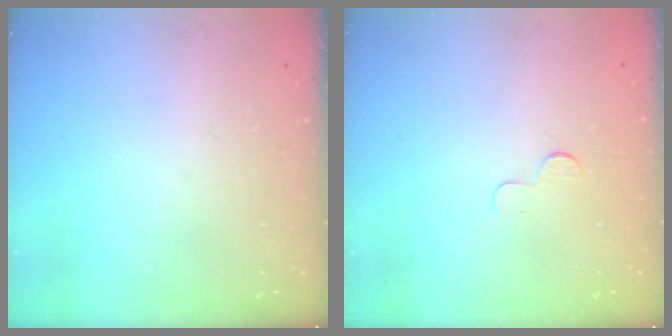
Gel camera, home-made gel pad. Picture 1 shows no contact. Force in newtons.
{"total": 4.0, "press": 4.0, "slide": 0.4}